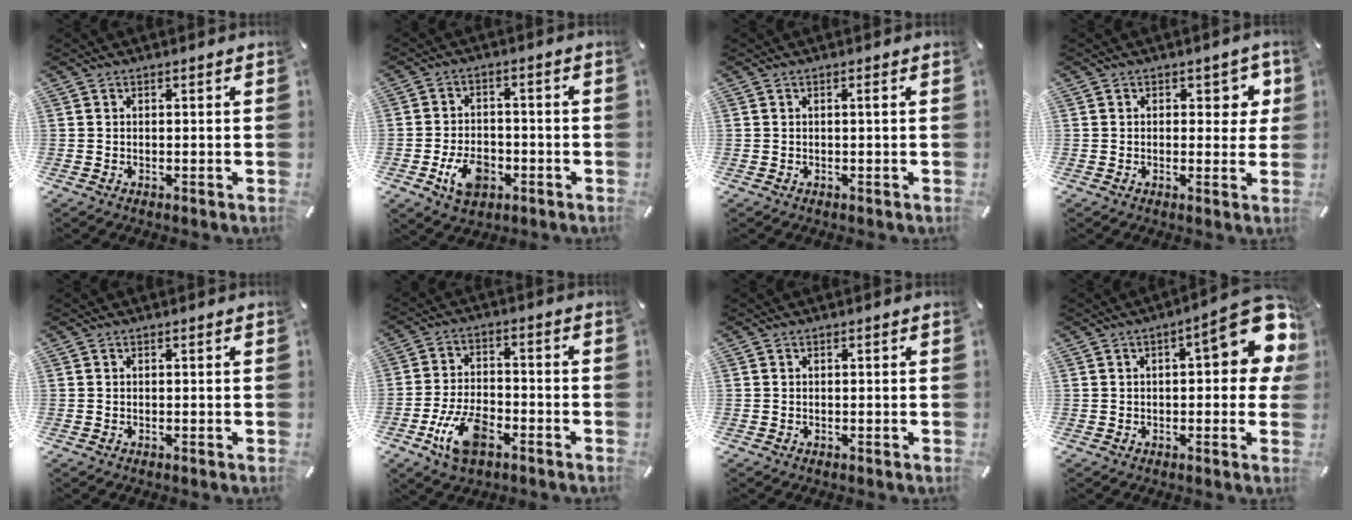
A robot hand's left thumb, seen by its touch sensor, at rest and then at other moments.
{"total": 8.7, "force": [-3.3, 5.9, 5.5], "torque": [-0.093, 0.012, -0.059]}
{"total": 0.8, "force": [0.0, 0.0, 0.8], "torque": [-0.014, -0.001, -0.001]}
{"total": 5.2, "force": [1.6, 3.1, 3.8], "torque": [-0.031, -0.006, 0.019]}
{"total": 0.0}
{"total": 11.0, "force": [-5.4, 5.8, 7.6], "torque": [-0.163, 0.017, -0.099]}
{"total": 0.0}
{"total": 16.4, "force": [5.6, 6.0, 14.2], "torque": [-0.173, -0.038, 0.086]}